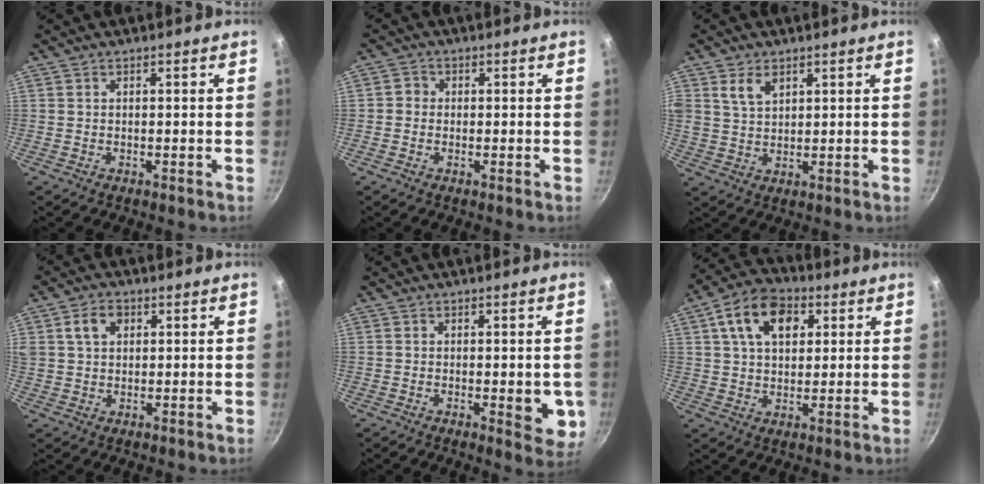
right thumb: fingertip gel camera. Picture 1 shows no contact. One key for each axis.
{"total": 2.1, "fx": -0.2, "fy": 2.0, "fz": 0.6, "tx": 0.003, "ty": 0.006, "tz": -0.009}
{"total": 5.1, "fx": 2.5, "fy": 3.2, "fz": 3.0, "tx": -0.047, "ty": -0.010, "tz": 0.051}
{"total": 5.5, "fx": 1.9, "fy": 4.1, "fz": 3.2, "tx": -0.043, "ty": 0.003, "tz": 0.032}
{"total": 6.2, "fx": -0.8, "fy": 2.7, "fz": 5.6, "tx": -0.053, "ty": -0.009, "tz": -0.009}
{"total": 12.6, "fx": 4.4, "fy": 8.4, "fz": 8.4, "tx": -0.120, "ty": 0.005, "tz": 0.062}